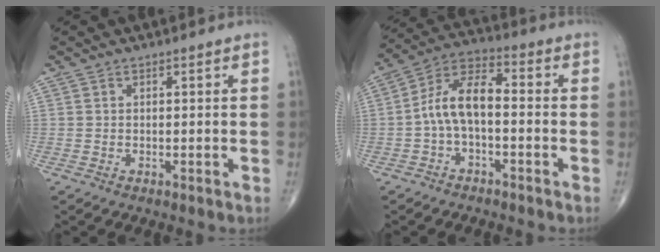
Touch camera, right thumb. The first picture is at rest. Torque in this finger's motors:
{"motor_torque": [0.15, 0.13, 0.71, 0.00, 0.16]}